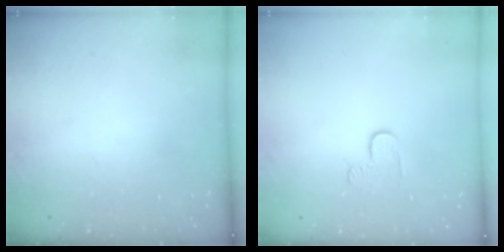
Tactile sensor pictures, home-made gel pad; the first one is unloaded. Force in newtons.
{"total": 3.1, "press": 3.1, "slide": 0.4}